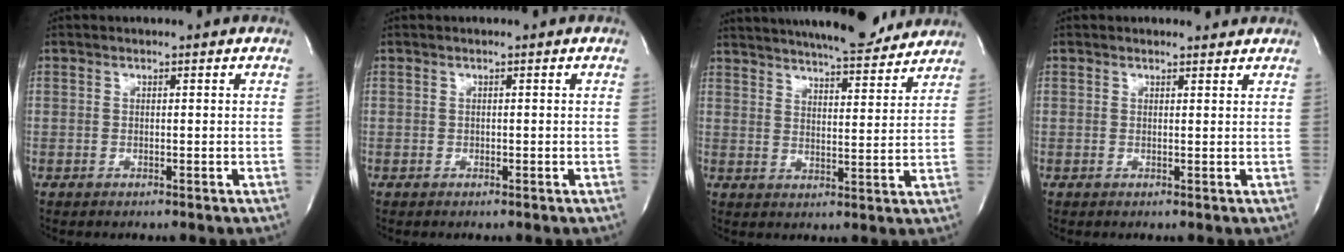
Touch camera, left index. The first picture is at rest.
{"total": 0.0}
{"total": 18.1, "force": [16.3, 2.8, 7.2], "torque": [-0.117, 0.010, 0.224]}
{"total": 1.9, "force": [1.8, 0.5, 0.2], "torque": [-0.008, 0.000, 0.018]}